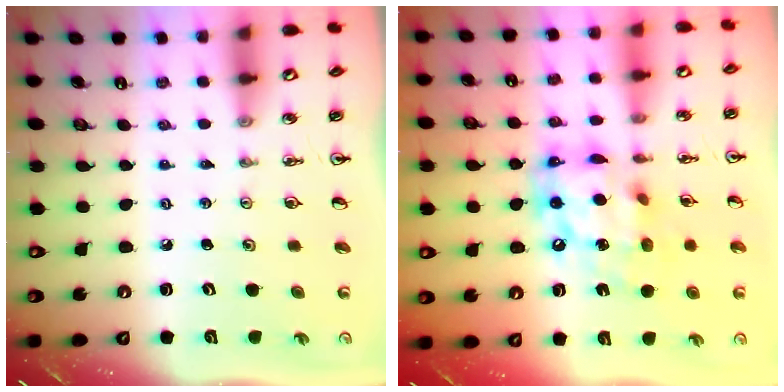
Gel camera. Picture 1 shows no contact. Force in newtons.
{"total": 16.4, "press": 16.3, "slide": 1.6}